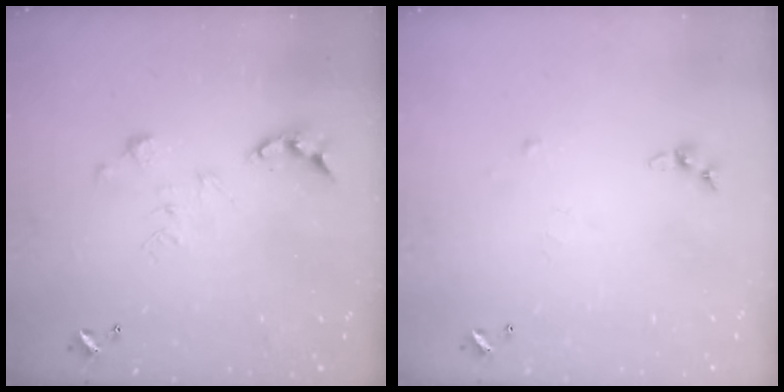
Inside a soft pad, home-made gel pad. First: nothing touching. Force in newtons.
{"total": 4.6, "press": 4.5, "slide": 0.6}